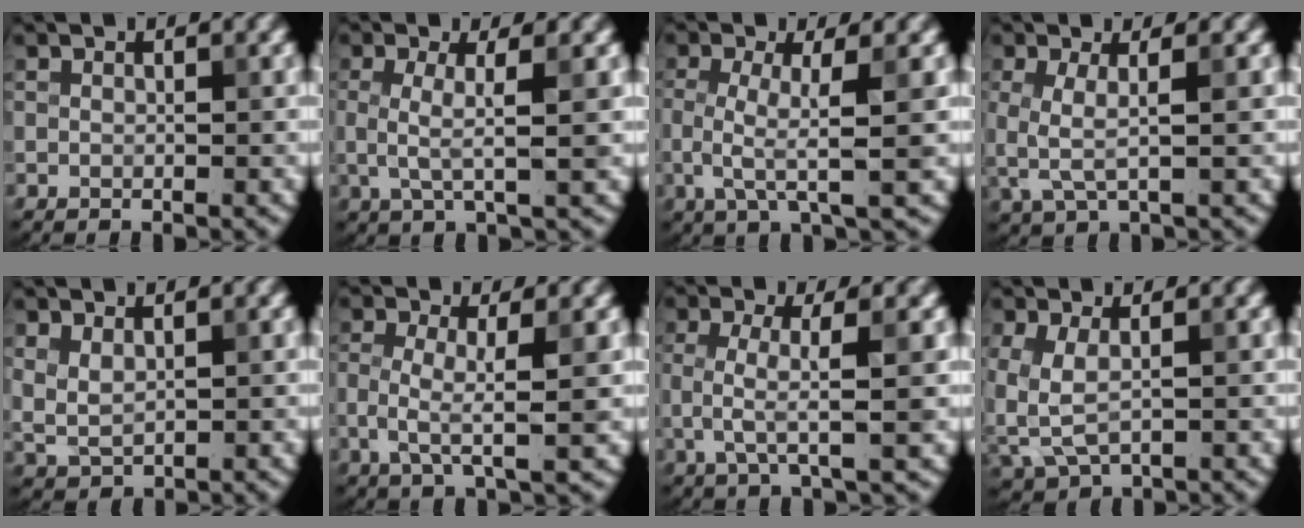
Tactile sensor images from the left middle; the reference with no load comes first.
{"total": 3.3, "force": [-0.1, 0.6, 3.2], "torque": [-0.068, -0.002, -0.002]}
{"total": 4.2, "force": [-0.5, 0.8, 4.1], "torque": [-0.091, -0.006, -0.011]}
{"total": 2.9, "force": [-0.1, 0.8, 2.8], "torque": [-0.067, -0.004, -0.002]}
{"total": 2.0, "force": [0.8, 1.1, 1.4], "torque": [-0.041, -0.002, 0.022]}
{"total": 3.8, "force": [-0.4, 1.0, 3.6], "torque": [-0.084, -0.007, -0.010]}
{"total": 4.1, "force": [-0.3, 0.9, 4.0], "torque": [-0.083, -0.003, -0.008]}
{"total": 3.9, "force": [0.0, 2.4, 3.1], "torque": [-0.089, -0.008, 0.002]}